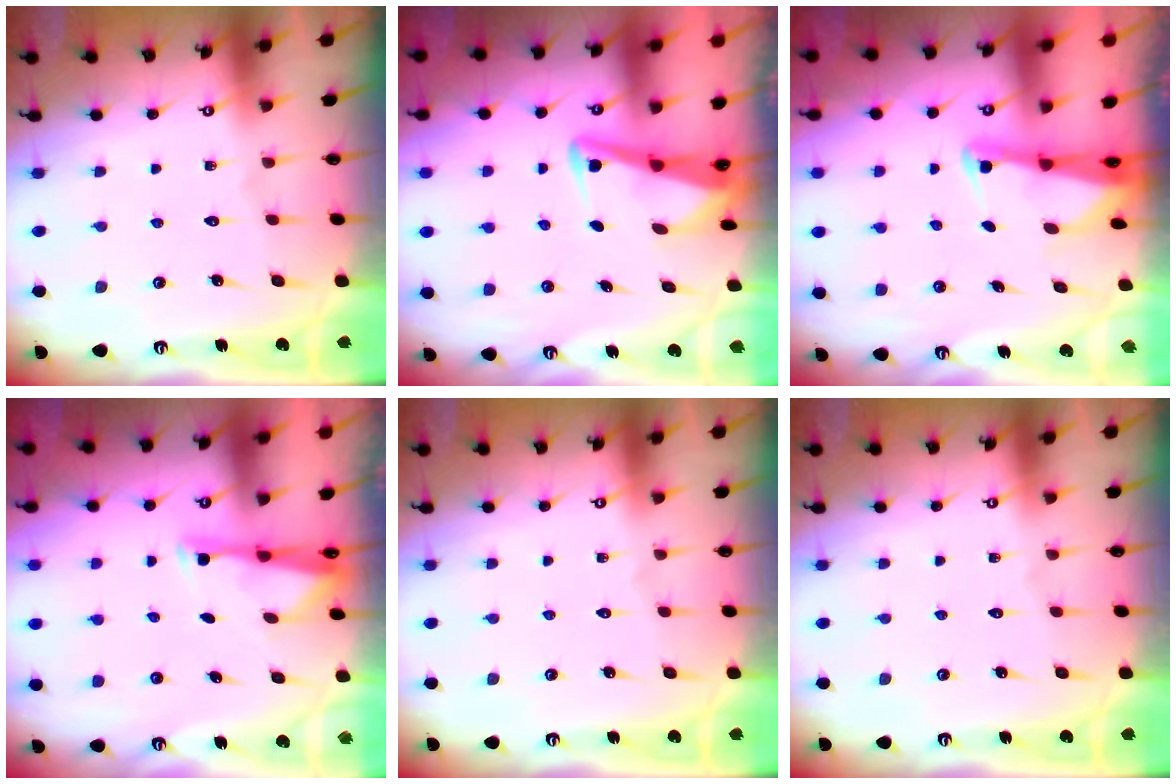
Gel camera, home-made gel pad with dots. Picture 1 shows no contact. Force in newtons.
{"total": 3.8, "press": 3.8, "slide": 0.4}
{"total": 2.4, "press": 2.4, "slide": 0.2}
{"total": 2.9, "press": 2.9, "slide": 0.6}
{"total": 0.0}
{"total": 0.0}